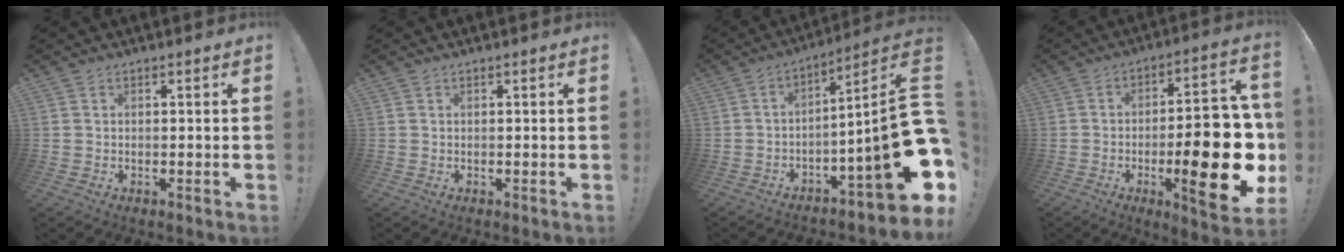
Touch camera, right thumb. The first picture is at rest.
{"total": 0.0}
{"total": 18.5, "force": [-4.0, 2.7, 17.9], "torque": [-0.262, 0.004, -0.066]}
{"total": 24.7, "force": [-5.4, 7.6, 22.9], "torque": [-0.317, 0.019, -0.074]}